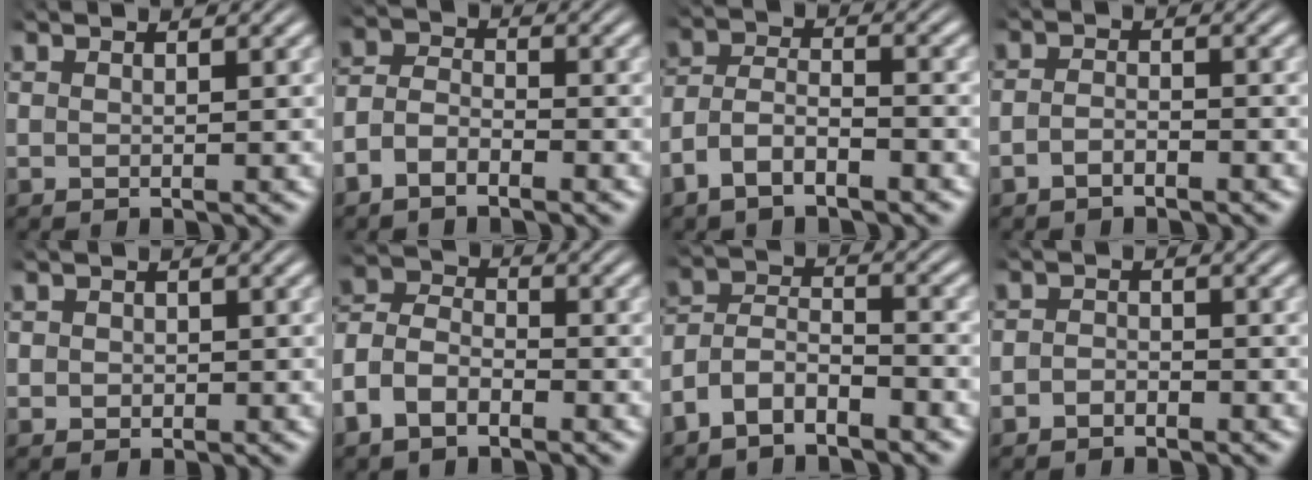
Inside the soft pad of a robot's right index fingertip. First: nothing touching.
{"total": 4.2, "force": [-2.4, 3.1, 1.6], "torque": [-0.033, -0.011, -0.046]}
{"total": 4.9, "force": [-2.7, 3.4, 2.3], "torque": [-0.050, -0.013, -0.050]}
{"total": 1.8, "force": [-1.6, 0.6, 0.7], "torque": [-0.013, -0.006, -0.029]}
{"total": 1.0, "force": [-0.3, 0.9, 0.3], "torque": [-0.008, -0.009, -0.001]}
{"total": 6.6, "force": [-1.6, 5.7, 3.0], "torque": [-0.073, -0.014, -0.037]}
{"total": 6.2, "force": [-3.3, 4.9, 2.1], "torque": [-0.051, -0.019, -0.065]}
{"total": 1.7, "force": [-1.6, 0.7, 0.0], "torque": [0.002, -0.011, -0.026]}